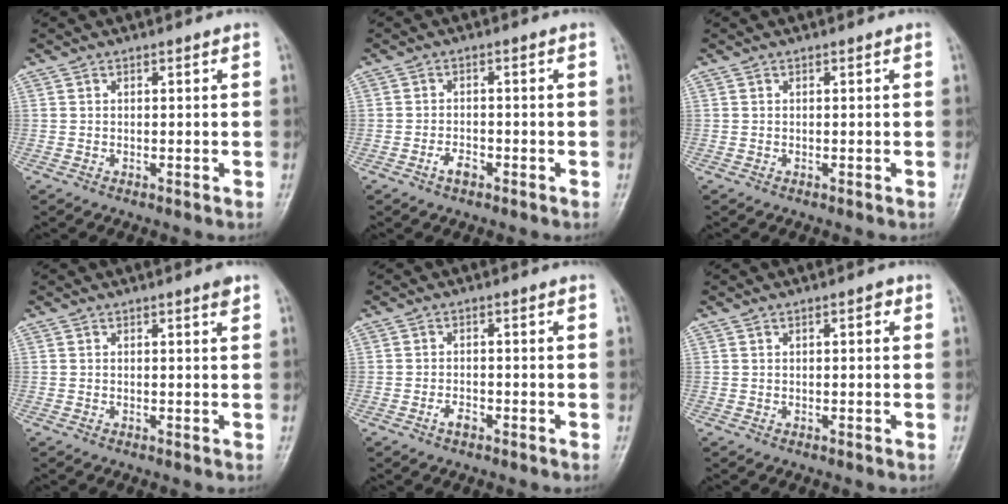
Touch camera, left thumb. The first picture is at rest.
{"total": 2.2, "force": [-1.3, 1.1, 1.4], "torque": [-0.023, 0.008, -0.024]}
{"total": 0.0}
{"total": 1.1, "force": [0.8, 0.0, 0.8], "torque": [-0.010, -0.005, 0.010]}
{"total": 1.9, "force": [-1.1, 1.0, 1.2], "torque": [-0.021, 0.007, -0.021]}
{"total": 1.5, "force": [0.6, 0.6, 1.3], "torque": [-0.015, 0.002, 0.006]}